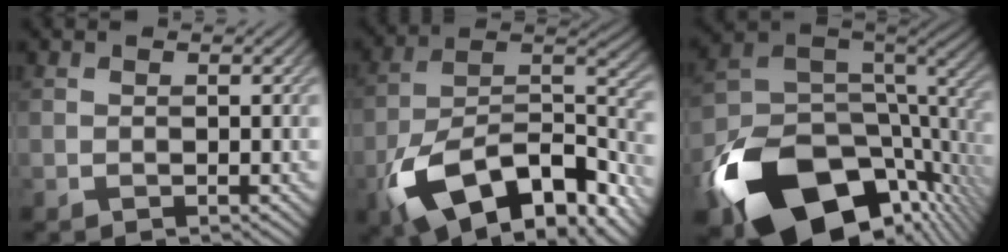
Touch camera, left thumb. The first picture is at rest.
{"total": 17.5, "force": [-10.1, 8.3, 11.6], "torque": [-0.222, -0.030, -0.177]}
{"total": 18.4, "force": [-8.4, 11.0, 12.1], "torque": [-0.267, -0.055, -0.116]}